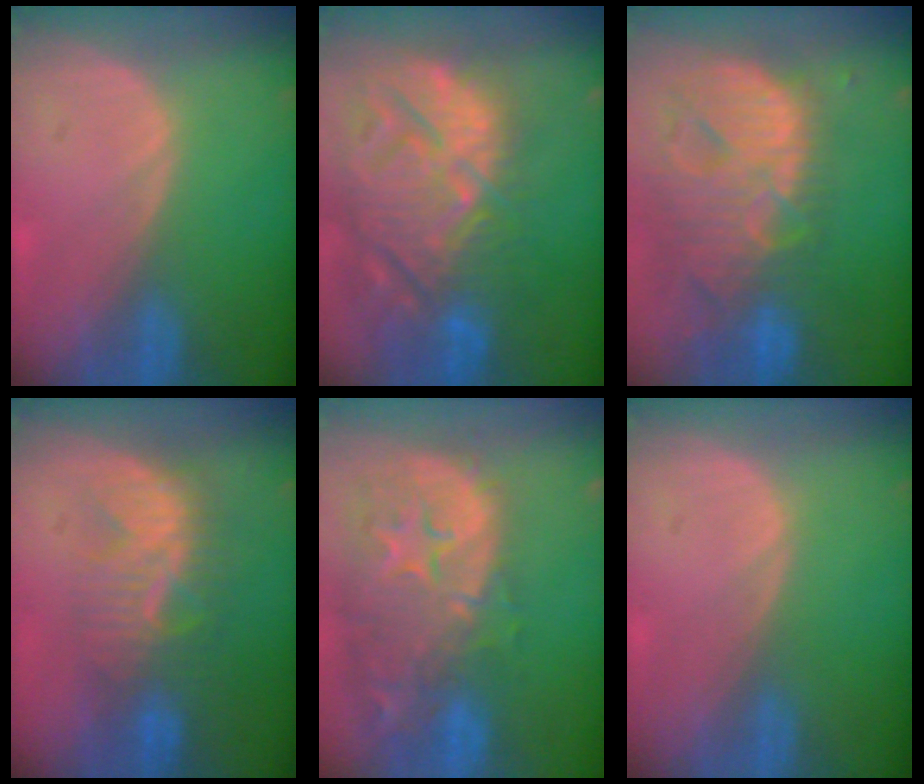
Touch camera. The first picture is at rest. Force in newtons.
{"total": 15.3, "press": 13.2, "slide": 7.8}
{"total": 13.8, "press": 11.8, "slide": 7.1}
{"total": 8.3, "press": 8.0, "slide": 2.2}
{"total": 14.9, "press": 12.0, "slide": 8.9}
{"total": 0.0}